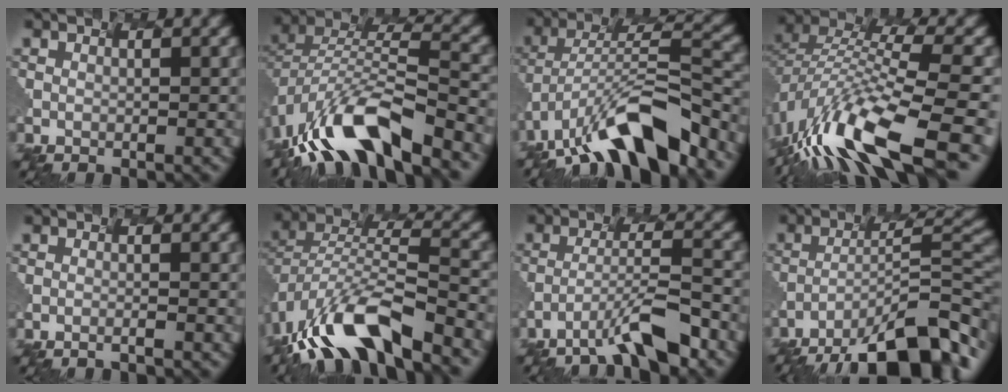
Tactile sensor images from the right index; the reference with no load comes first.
{"total": 10.8, "force": [-8.8, 2.6, 5.7], "torque": [-0.129, 0.001, -0.136]}
{"total": 10.7, "force": [-8.7, 2.2, 5.9], "torque": [-0.117, 0.005, -0.135]}
{"total": 11.9, "force": [-8.4, 2.5, 8.1], "torque": [-0.201, 0.009, -0.121]}
{"total": 1.1, "force": [-1.1, -0.4, 0.0], "torque": [-0.002, -0.010, -0.004]}
{"total": 10.5, "force": [-8.6, 2.6, 5.5], "torque": [-0.129, -0.005, -0.134]}
{"total": 5.5, "force": [-5.0, -0.6, 2.3], "torque": [-0.063, 0.002, -0.057]}
{"total": 12.3, "force": [-9.4, 2.0, 7.7], "torque": [-0.147, -0.006, -0.124]}